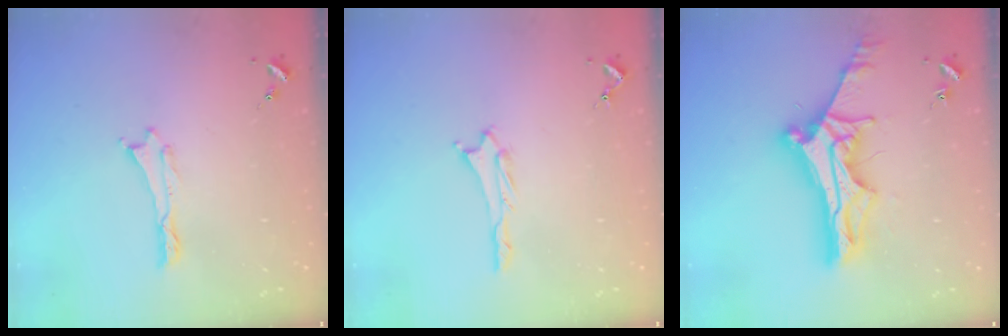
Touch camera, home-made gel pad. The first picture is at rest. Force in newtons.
{"total": 1.2, "press": 1.2, "slide": 0.1}
{"total": 12.6, "press": 12.6, "slide": 1.0}